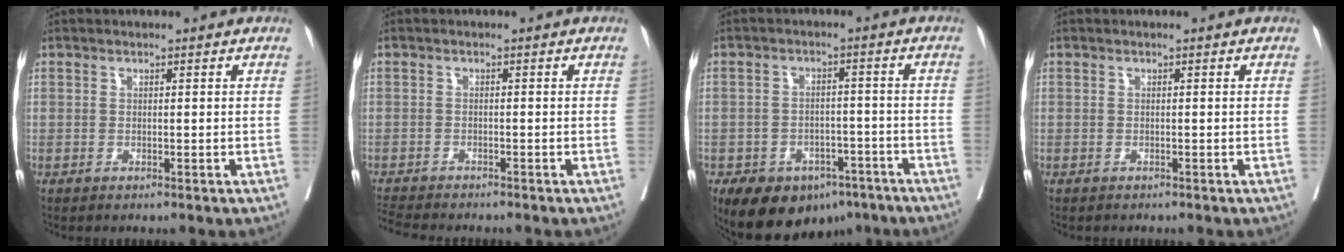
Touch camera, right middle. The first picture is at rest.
{"total": 5.9, "force": [-5.5, 0.6, 2.0], "torque": [-0.031, -0.013, -0.092]}
{"total": 12.1, "force": [-8.0, 7.4, 5.2], "torque": [-0.077, 0.015, -0.113]}
{"total": 0.8, "force": [-0.7, 0.2, 0.1], "torque": [-0.008, 0.000, -0.013]}